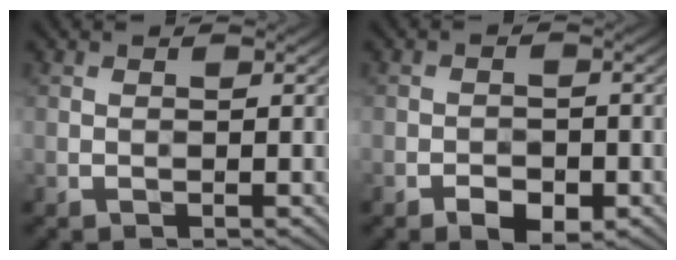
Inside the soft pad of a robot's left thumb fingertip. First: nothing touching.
{"total": 2.9, "force": [-1.8, 1.5, 1.6], "torque": [-0.025, -0.002, -0.026]}